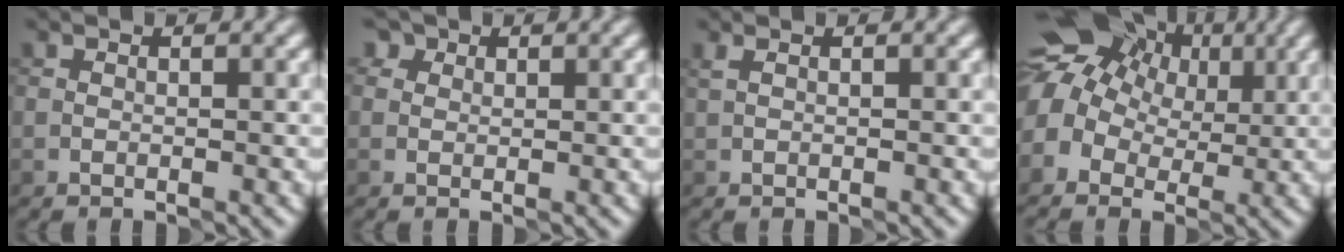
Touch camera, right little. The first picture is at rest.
{"total": 2.8, "force": [1.6, 1.9, 1.2], "torque": [-0.017, 0.012, 0.001]}
{"total": 0.6, "force": [0.2, 0.2, 0.5], "torque": [-0.012, 0.000, 0.005]}
{"total": 12.0, "force": [3.4, 9.3, 6.8], "torque": [-0.139, 0.044, 0.036]}